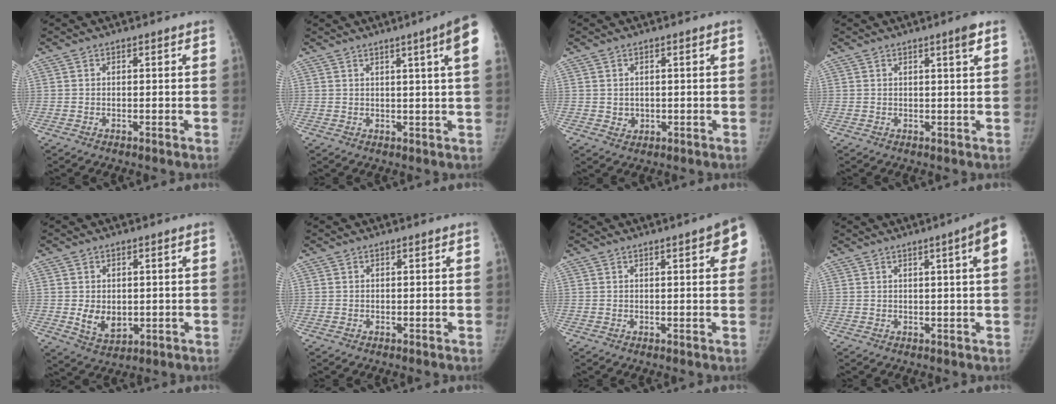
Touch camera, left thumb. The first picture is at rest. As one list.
[{"total": 8.2, "force": [3.5, -0.7, 7.4], "torque": [-0.090, -0.007, 0.036]}, {"total": 1.9, "force": [0.2, 1.8, 0.7], "torque": [-0.007, -0.002, 0.010]}, {"total": 2.3, "force": [1.2, -0.1, 1.9], "torque": [-0.030, -0.007, 0.019]}, {"total": 5.7, "force": [-0.1, 4.3, 3.8], "torque": [-0.045, -0.012, 0.014]}, {"total": 0.0}, {"total": 7.0, "force": [2.9, 1.7, 6.2], "torque": [-0.056, -0.001, 0.028]}, {"total": 6.9, "force": [2.4, 0.0, 6.5], "torque": [-0.078, 0.001, 0.025]}]